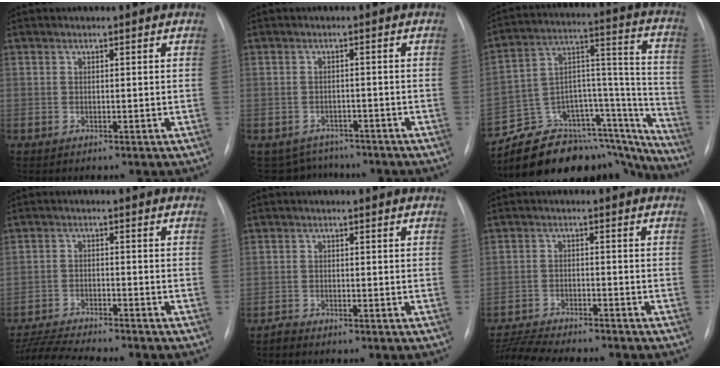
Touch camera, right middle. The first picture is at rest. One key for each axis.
{"total": 5.3, "fx": -4.7, "fy": 2.3, "fz": -0.6, "tx": 0.010, "ty": 0.016, "tz": -0.062}
{"total": 25.8, "fx": -22.9, "fy": 9.0, "fz": 7.6, "tx": -0.073, "ty": 0.065, "tz": -0.338}
{"total": 11.2, "fx": -10.4, "fy": 0.4, "fz": 4.2, "tx": -0.073, "ty": -0.007, "tz": -0.168}
{"total": 1.3, "fx": -1.3, "fy": 0.3, "fz": 0.2, "tx": -0.008, "ty": -0.001, "tz": -0.022}
{"total": 12.8, "fx": -11.8, "fy": 1.4, "fz": 4.9, "tx": -0.083, "ty": -0.001, "tz": -0.181}